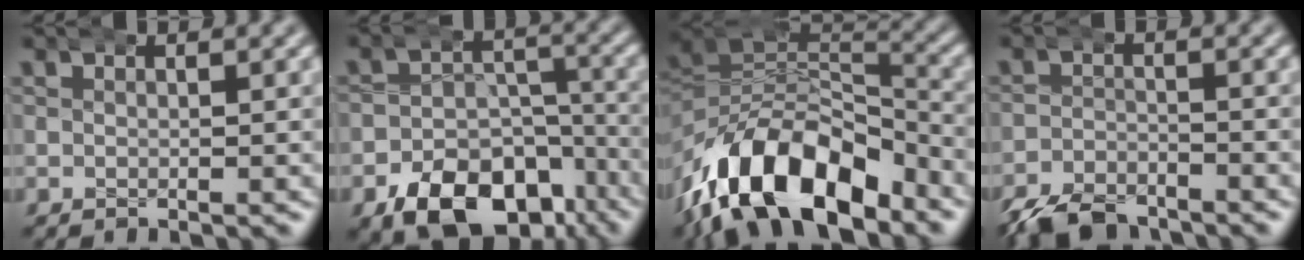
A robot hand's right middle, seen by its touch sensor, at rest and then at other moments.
{"total": 12.0, "force": [-7.9, 7.1, 5.4], "torque": [-0.077, -0.031, -0.118]}
{"total": 13.9, "force": [-5.9, 9.1, 8.8], "torque": [-0.160, -0.038, -0.082]}
{"total": 5.4, "force": [-4.9, 1.8, 1.3], "torque": [-0.015, -0.012, -0.080]}